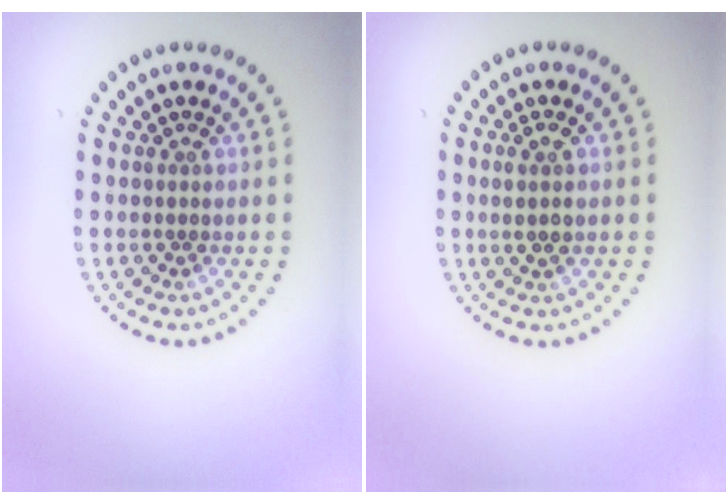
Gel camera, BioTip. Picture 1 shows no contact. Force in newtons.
{"total": 1.7, "press": 1.6, "slide": 0.7}